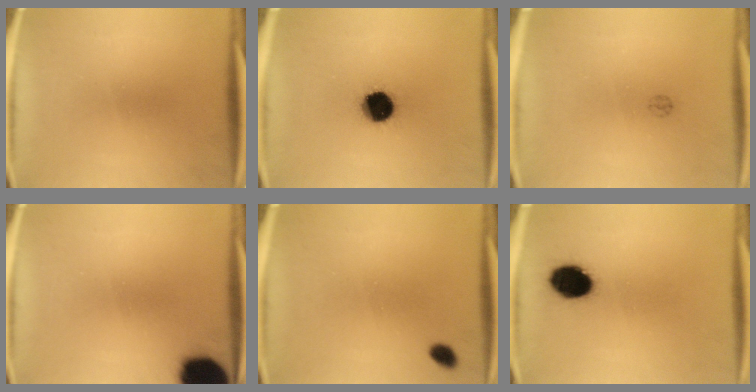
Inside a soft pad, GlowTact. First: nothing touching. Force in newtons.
{"total": 12.8}
{"total": 1.0}
{"total": 16.8}
{"total": 1.9}
{"total": 10.2}